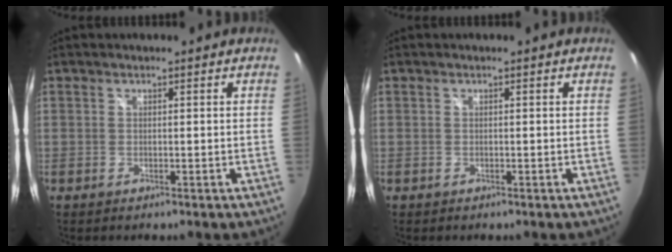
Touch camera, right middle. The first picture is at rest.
{"total": 0.0}